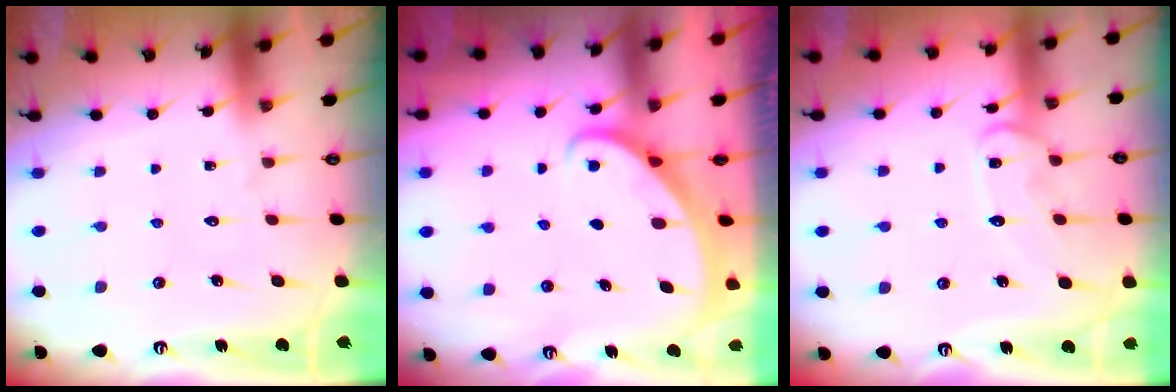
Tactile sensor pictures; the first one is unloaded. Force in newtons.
{"total": 1.7, "press": 1.7, "slide": 0.1}
{"total": 11.1, "press": 11.0, "slide": 0.9}